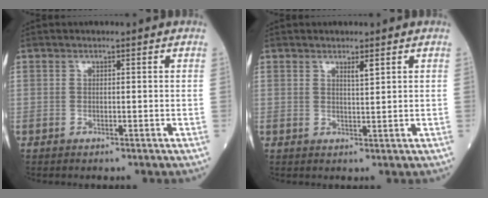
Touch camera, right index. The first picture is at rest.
{"total": 1.8, "force": [1.1, 0.1, 1.3], "torque": [-0.025, -0.003, 0.021]}